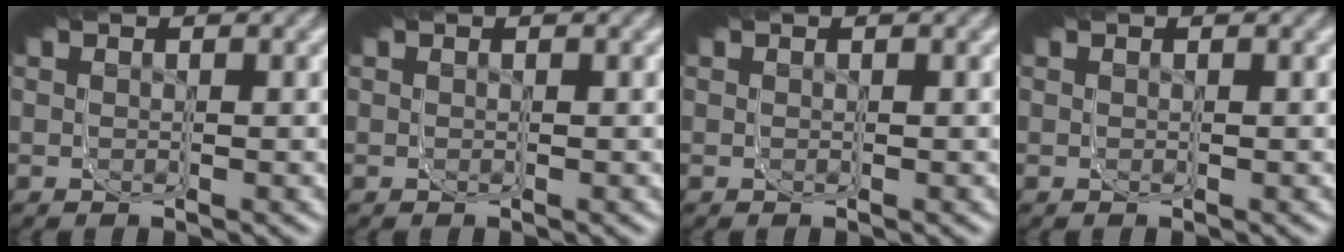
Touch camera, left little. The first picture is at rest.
{"total": 0.0}
{"total": 0.0}
{"total": 0.0}